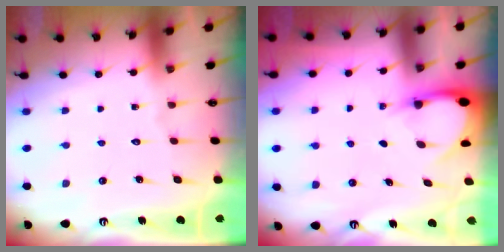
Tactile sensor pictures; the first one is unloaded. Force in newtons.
{"total": 4.0, "press": 4.0, "slide": 0.2}